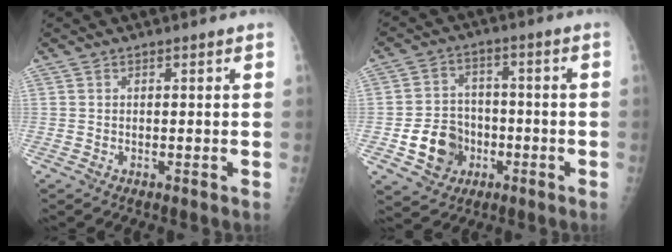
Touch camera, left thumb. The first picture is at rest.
{"total": 10.0, "force": [-3.2, 8.4, 4.3], "torque": [-0.043, 0.021, -0.050]}